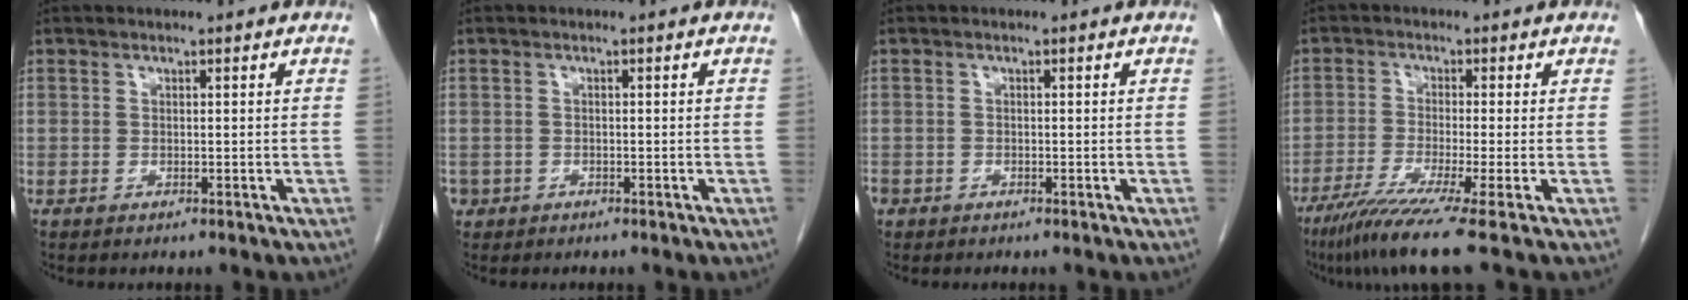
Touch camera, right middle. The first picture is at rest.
{"total": 1.8, "force": [-0.9, 1.5, 0.2], "torque": [-0.004, 0.004, -0.015]}
{"total": 2.1, "force": [-1.3, 1.5, 0.6], "torque": [-0.017, 0.000, -0.025]}
{"total": 8.6, "force": [-5.9, -1.6, 6.1], "torque": [-0.100, -0.030, -0.103]}